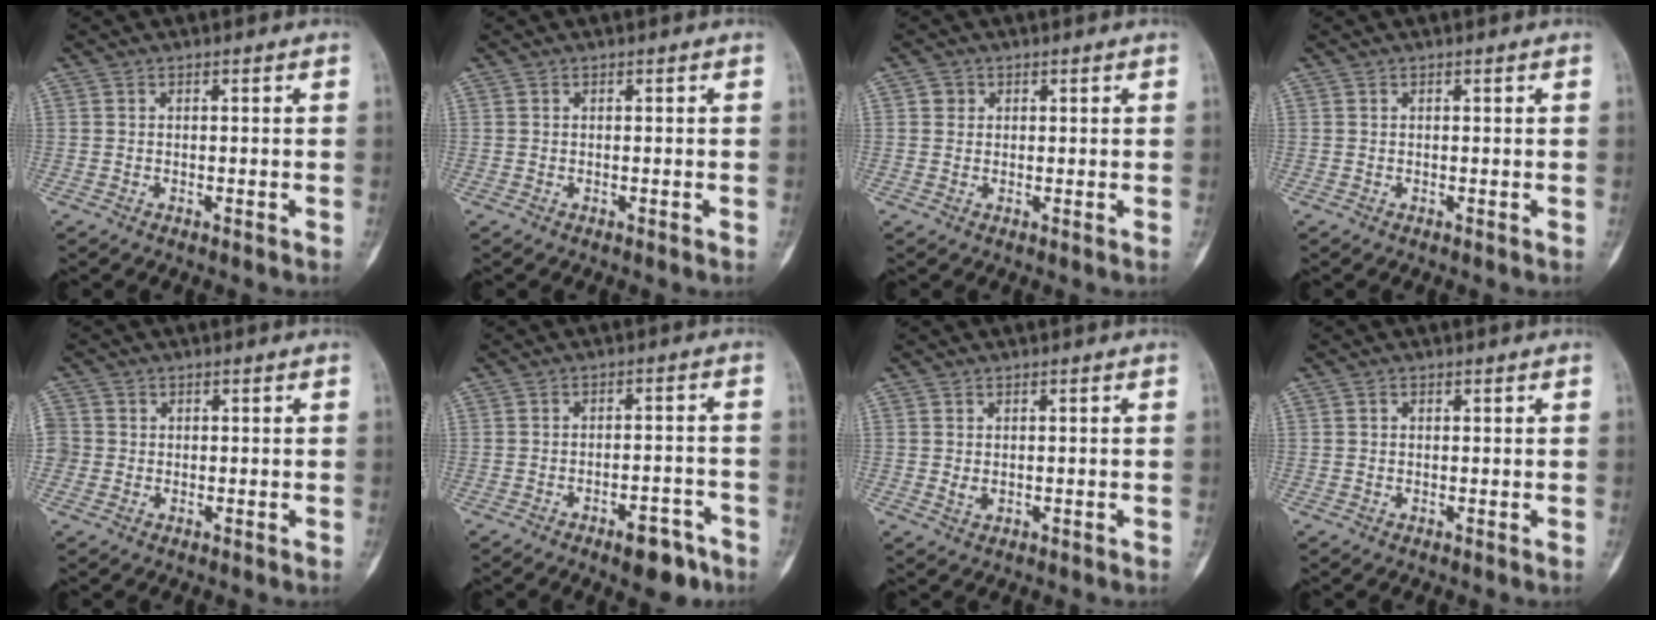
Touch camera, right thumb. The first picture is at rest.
{"total": 0.0}
{"total": 1.6, "force": [0.4, 1.6, 0.3], "torque": [0.011, 0.002, 0.001]}
{"total": 0.0}
{"total": 4.1, "force": [-0.1, 4.0, 0.8], "torque": [0.000, 0.007, -0.006]}
{"total": 7.4, "force": [-4.8, 3.2, 4.7], "torque": [-0.041, 0.036, -0.062]}
{"total": 1.6, "force": [-0.1, 1.2, 1.0], "torque": [-0.009, 0.000, 0.002]}
{"total": 0.7, "force": [0.2, 0.6, 0.2], "torque": [0.007, 0.002, 0.000]}